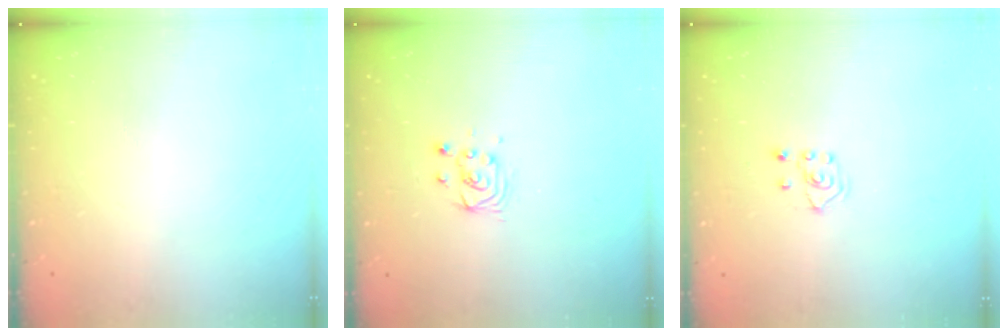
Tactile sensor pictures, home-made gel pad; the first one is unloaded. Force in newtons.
{"total": 3.3, "press": 3.3, "slide": 0.3}
{"total": 3.0, "press": 2.9, "slide": 0.7}